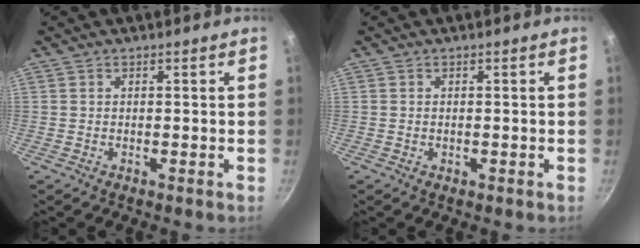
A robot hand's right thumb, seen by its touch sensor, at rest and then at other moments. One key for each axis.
{"total": 0.6, "fx": -0.1, "fy": 0.4, "fz": 0.4, "tx": -0.004, "ty": 0.001, "tz": -0.002}